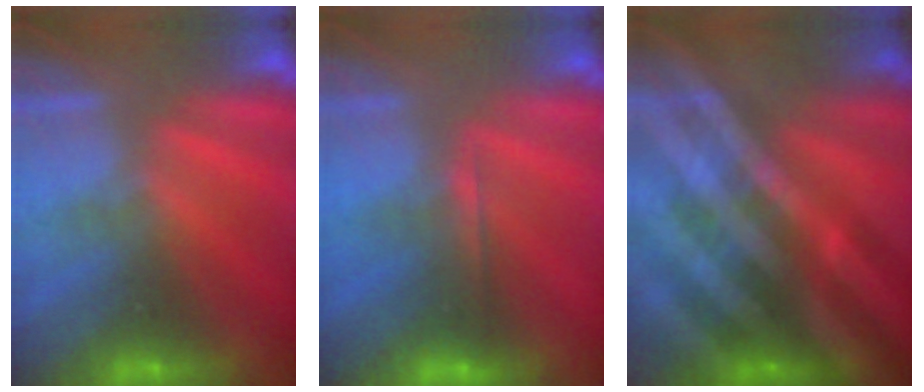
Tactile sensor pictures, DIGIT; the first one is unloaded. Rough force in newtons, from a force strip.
{"total": 1.7}
{"total": 8.7}